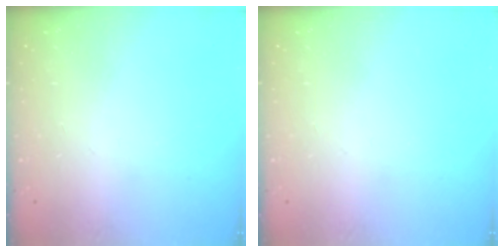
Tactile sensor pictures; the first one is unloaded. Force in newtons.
{"total": 0.0}